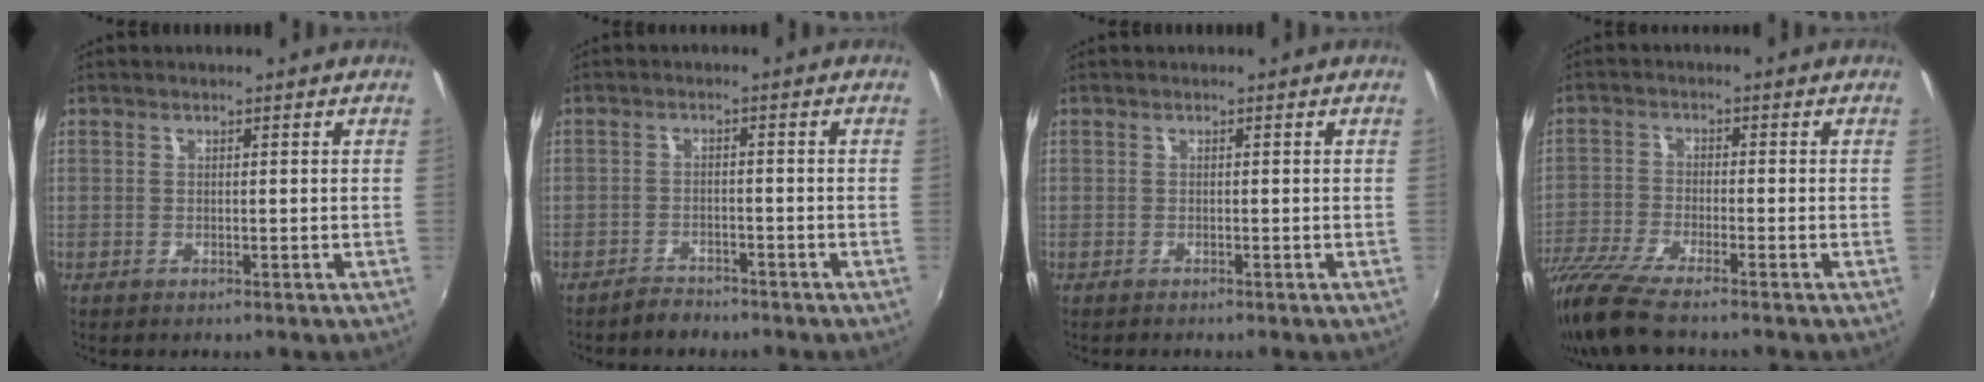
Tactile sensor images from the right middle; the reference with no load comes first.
{"total": 2.8, "force": [-2.6, 1.1, 0.4], "torque": [-0.019, 0.005, -0.042]}
{"total": 0.0}
{"total": 9.9, "force": [-8.1, 0.8, 5.6], "torque": [-0.133, -0.035, -0.156]}